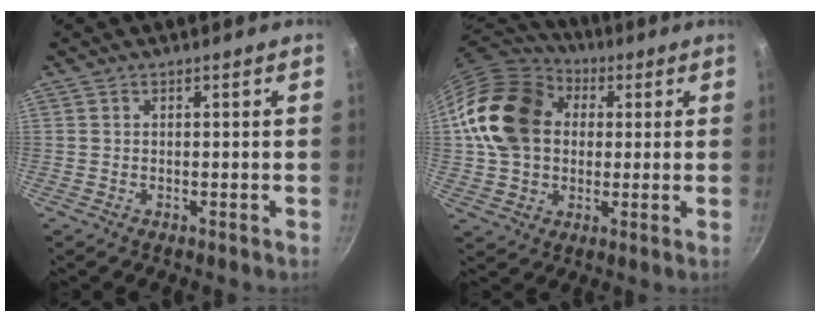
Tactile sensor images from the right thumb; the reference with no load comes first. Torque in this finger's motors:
{"motor_torque": [0.17, 2.28, 1.60, 0.08, 0.19]}